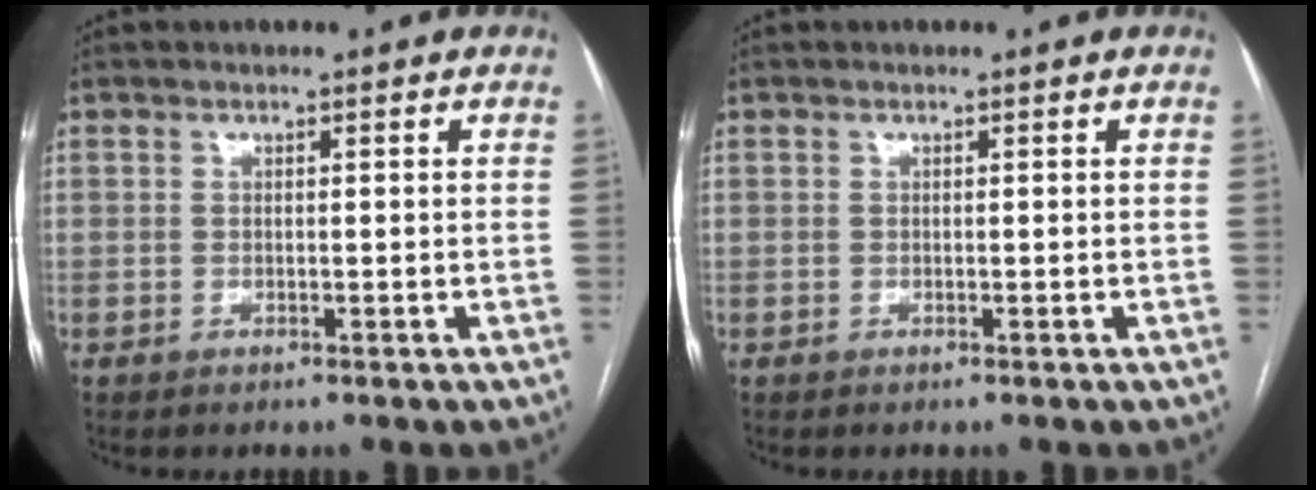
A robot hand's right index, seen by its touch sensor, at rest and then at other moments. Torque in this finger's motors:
{"motor_torque": [0.00, 0.00, 0.00, 0.00]}